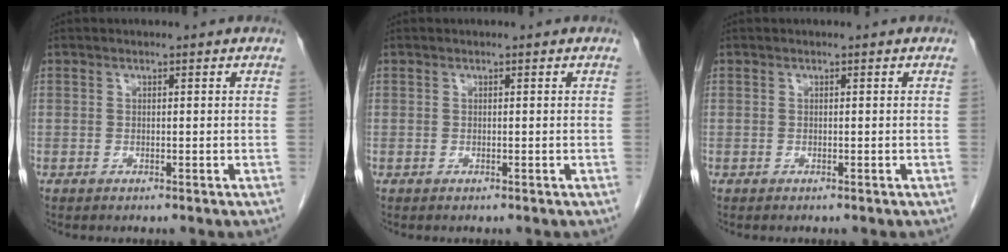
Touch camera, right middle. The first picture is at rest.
{"total": 0.0}
{"total": 0.0}